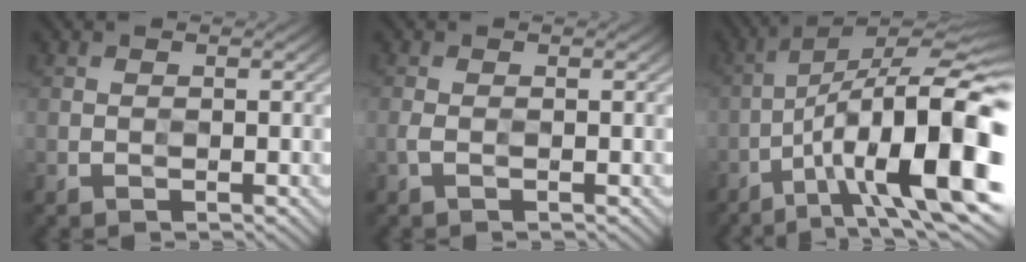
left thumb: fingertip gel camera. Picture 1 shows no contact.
{"total": 0.8, "force": [-0.4, 0.1, 0.7], "torque": [-0.025, 0.001, -0.010]}
{"total": 17.4, "force": [-6.5, 5.1, 15.2], "torque": [-0.220, 0.004, -0.101]}